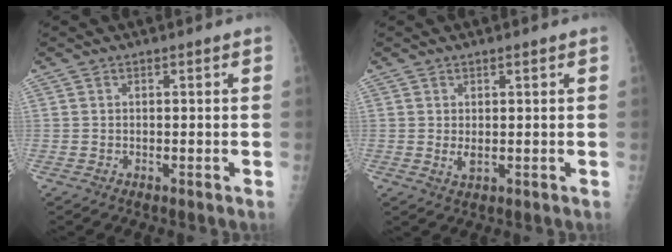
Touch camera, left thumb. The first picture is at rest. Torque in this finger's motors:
{"motor_torque": [-0.42, 0.08, -0.20, -0.15, 0.07]}